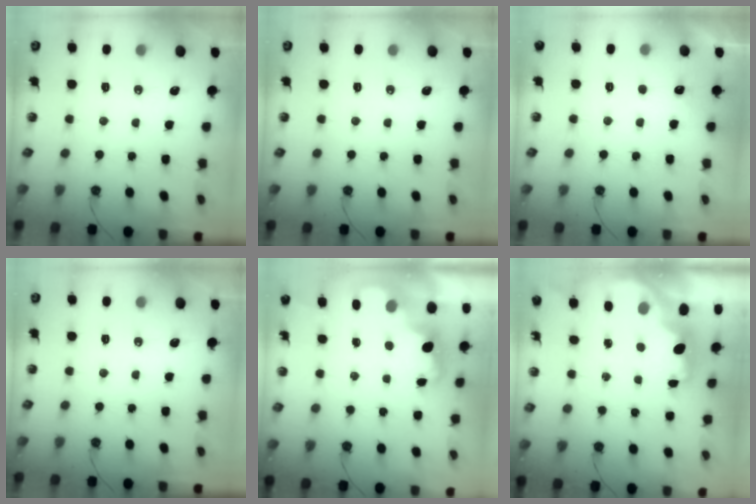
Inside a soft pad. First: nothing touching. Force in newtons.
{"total": 0.0}
{"total": 3.7, "press": 3.6, "slide": 1.0}
{"total": 0.0}
{"total": 2.5, "press": 2.4, "slide": 0.5}
{"total": 2.5, "press": 2.4, "slide": 0.8}